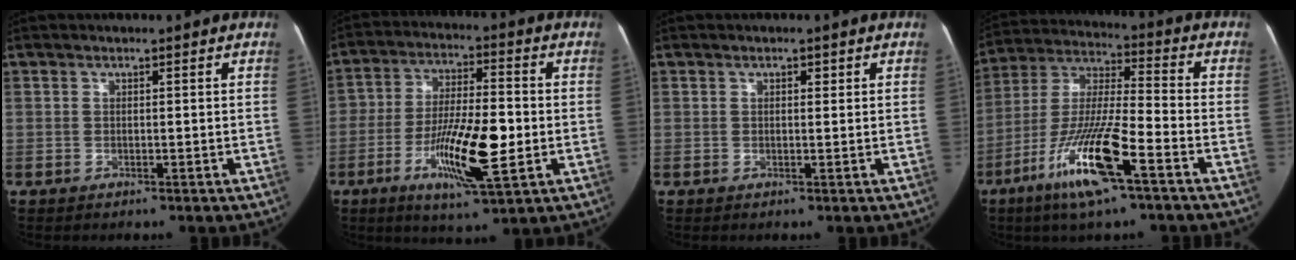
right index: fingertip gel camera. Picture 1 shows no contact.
{"total": 13.1, "force": [-3.4, 2.9, 12.3], "torque": [-0.221, -0.010, -0.060]}
{"total": 1.0, "force": [0.5, 0.5, 0.7], "torque": [-0.012, 0.001, 0.005]}
{"total": 14.9, "force": [-7.6, 1.2, 12.8], "torque": [-0.258, -0.021, -0.143]}